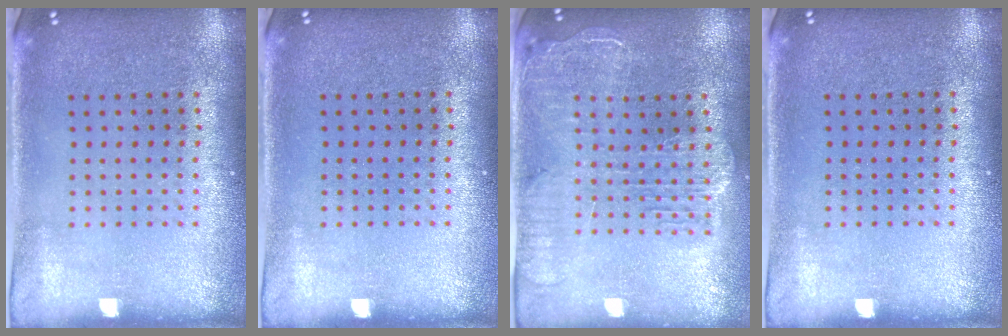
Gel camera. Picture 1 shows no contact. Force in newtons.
{"total": 0.0}
{"total": 2.3, "press": 2.0, "slide": 1.1}
{"total": 0.0}